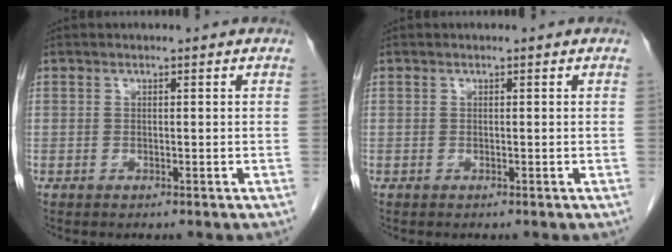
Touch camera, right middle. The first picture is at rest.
{"total": 0.0}